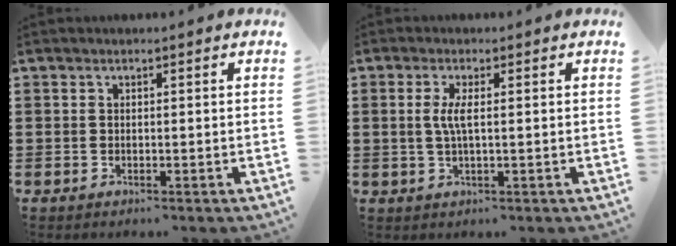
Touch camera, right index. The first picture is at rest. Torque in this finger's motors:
{"motor_torque": [0.75, 0.36, 0.28, 0.10]}